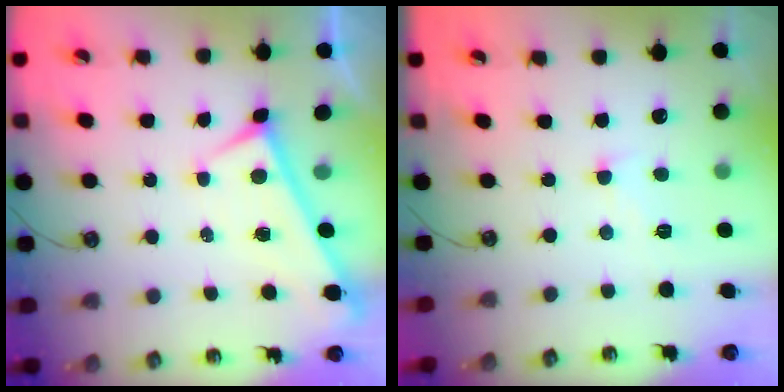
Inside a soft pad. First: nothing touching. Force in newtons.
{"total": 1.1, "press": 1.0, "slide": 0.4}